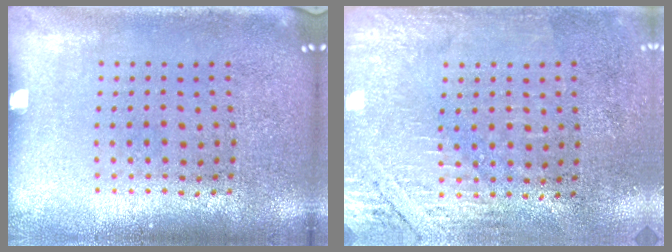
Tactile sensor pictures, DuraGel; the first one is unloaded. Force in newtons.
{"total": 2.8, "press": 2.5, "slide": 1.4}